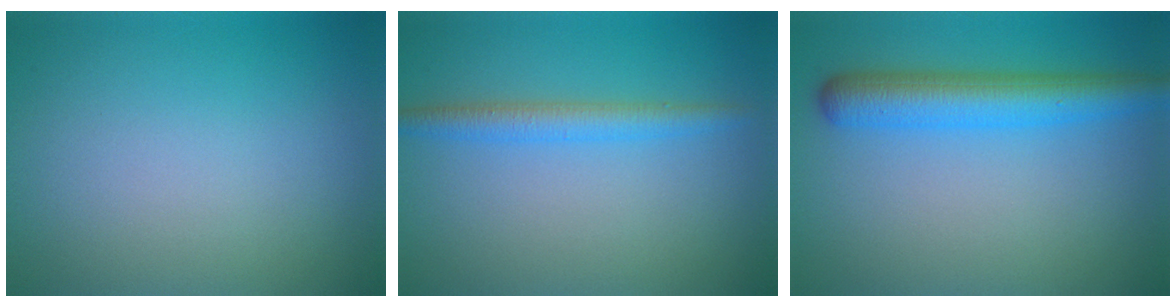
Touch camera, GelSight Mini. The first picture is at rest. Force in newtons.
{"total": 2.4, "press": 2.4, "slide": 0.2}
{"total": 5.2, "press": 5.2, "slide": 0.1}